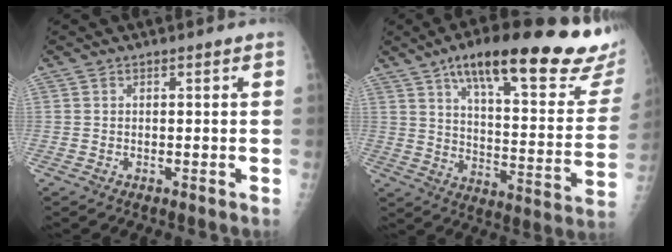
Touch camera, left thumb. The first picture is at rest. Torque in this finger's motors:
{"motor_torque": [0.38, 0.24, 1.06, -0.79, 0.15]}